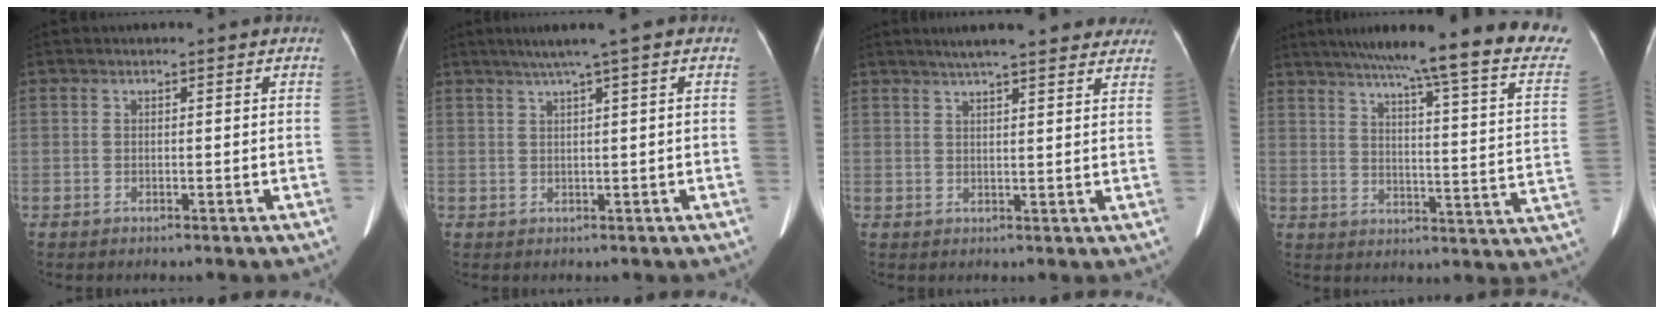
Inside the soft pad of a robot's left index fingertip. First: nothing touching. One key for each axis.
{"total": 4.1, "fx": 2.6, "fy": -1.0, "fz": 3.1, "tx": -0.057, "ty": 0.012, "tz": 0.046}
{"total": 15.0, "fx": 13.0, "fy": 2.4, "fz": 7.2, "tx": -0.094, "ty": 0.031, "tz": 0.161}
{"total": 26.6, "fx": 22.2, "fy": 0.1, "fz": 14.6, "tx": -0.201, "ty": -0.056, "tz": 0.272}